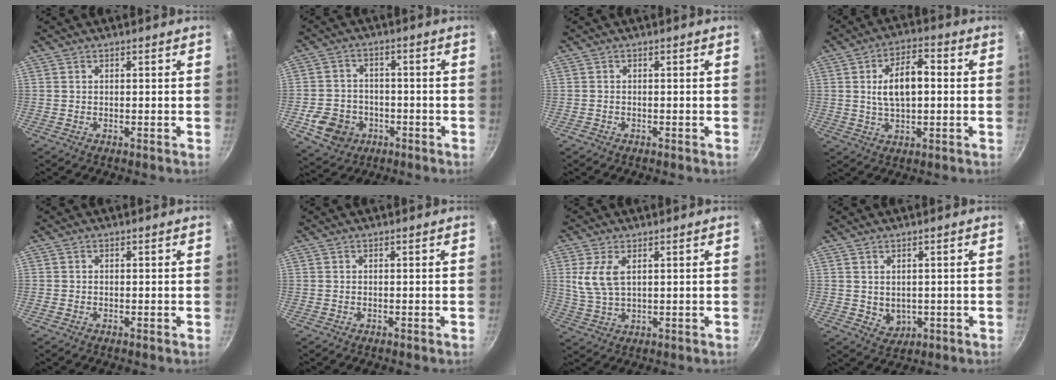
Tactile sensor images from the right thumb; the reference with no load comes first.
{"total": 8.9, "force": [-3.2, 7.5, 3.6], "torque": [-0.043, 0.020, -0.047]}
{"total": 0.7, "force": [-0.5, 0.5, 0.2], "torque": [-0.007, 0.000, -0.012]}
{"total": 9.7, "force": [0.9, 4.9, 8.3], "torque": [-0.137, 0.013, 0.014]}
{"total": 0.7, "force": [-0.3, 0.5, 0.5], "torque": [-0.009, -0.001, -0.006]}
{"total": 0.0}
{"total": 6.4, "force": [1.9, 3.2, 5.2], "torque": [-0.116, -0.003, 0.047]}
{"total": 3.3, "force": [-0.1, 2.7, 1.8], "torque": [-0.016, -0.004, 0.012]}